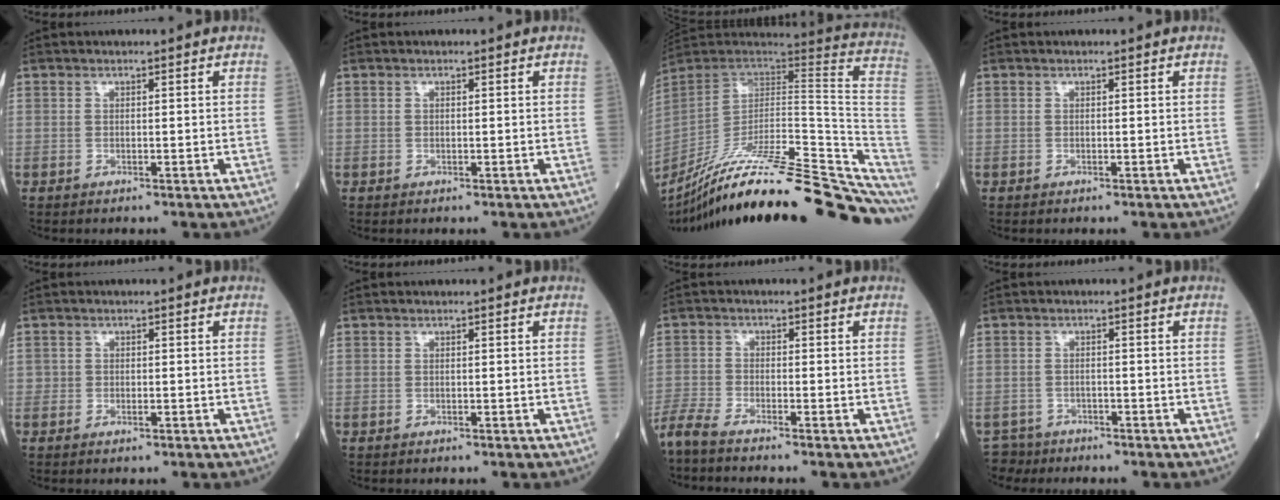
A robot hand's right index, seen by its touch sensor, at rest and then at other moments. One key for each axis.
{"total": 0.0}
{"total": 31.1, "fx": -24.4, "fy": 2.3, "fz": 19.2, "tx": -0.204, "ty": -0.019, "tz": -0.368}
{"total": 0.0}
{"total": 1.1, "fx": -0.4, "fy": 0.7, "fz": 0.8, "tx": -0.012, "ty": -0.001, "tz": -0.004}
{"total": 0.0}
{"total": 4.7, "fx": -4.3, "fy": -0.6, "fz": 2.0, "tx": -0.040, "ty": -0.013, "tz": -0.085}
{"total": 3.0, "fx": -2.4, "fy": 1.3, "fz": -1.1, "tx": 0.017, "ty": -0.001, "tz": -0.048}